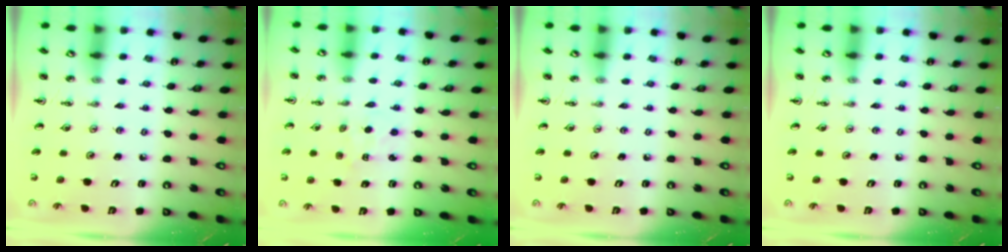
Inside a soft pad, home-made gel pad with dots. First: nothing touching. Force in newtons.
{"total": 1.2, "press": 1.2, "slide": 0.2}
{"total": 0.0}
{"total": 0.0}